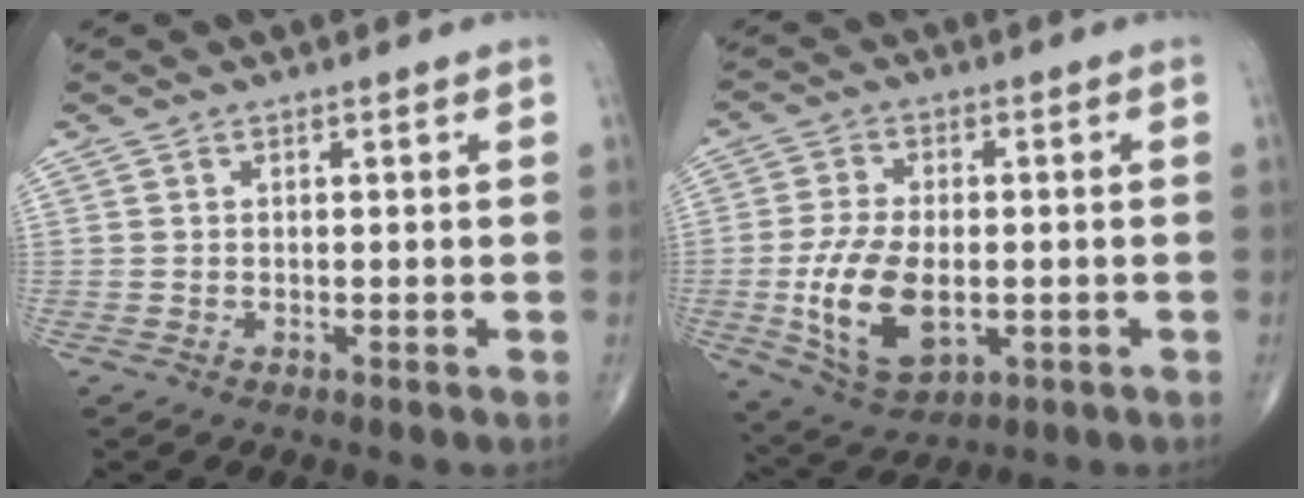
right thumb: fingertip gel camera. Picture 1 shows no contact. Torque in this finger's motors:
{"motor_torque": [0.40, 0.95, 1.40, -0.16, 0.50]}